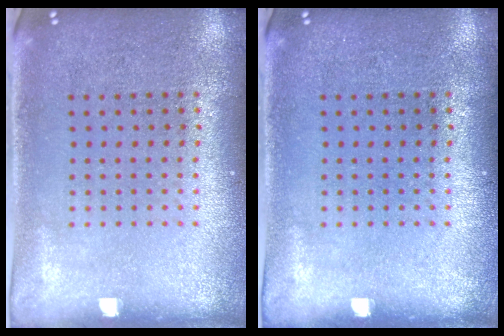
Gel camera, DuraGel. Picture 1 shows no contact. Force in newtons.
{"total": 0.0}